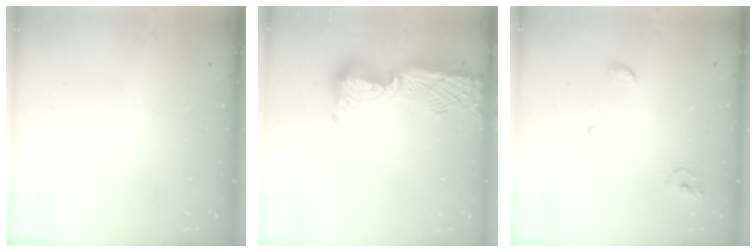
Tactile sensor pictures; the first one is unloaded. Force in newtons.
{"total": 13.9, "press": 13.8, "slide": 1.2}
{"total": 3.8, "press": 3.8, "slide": 0.2}